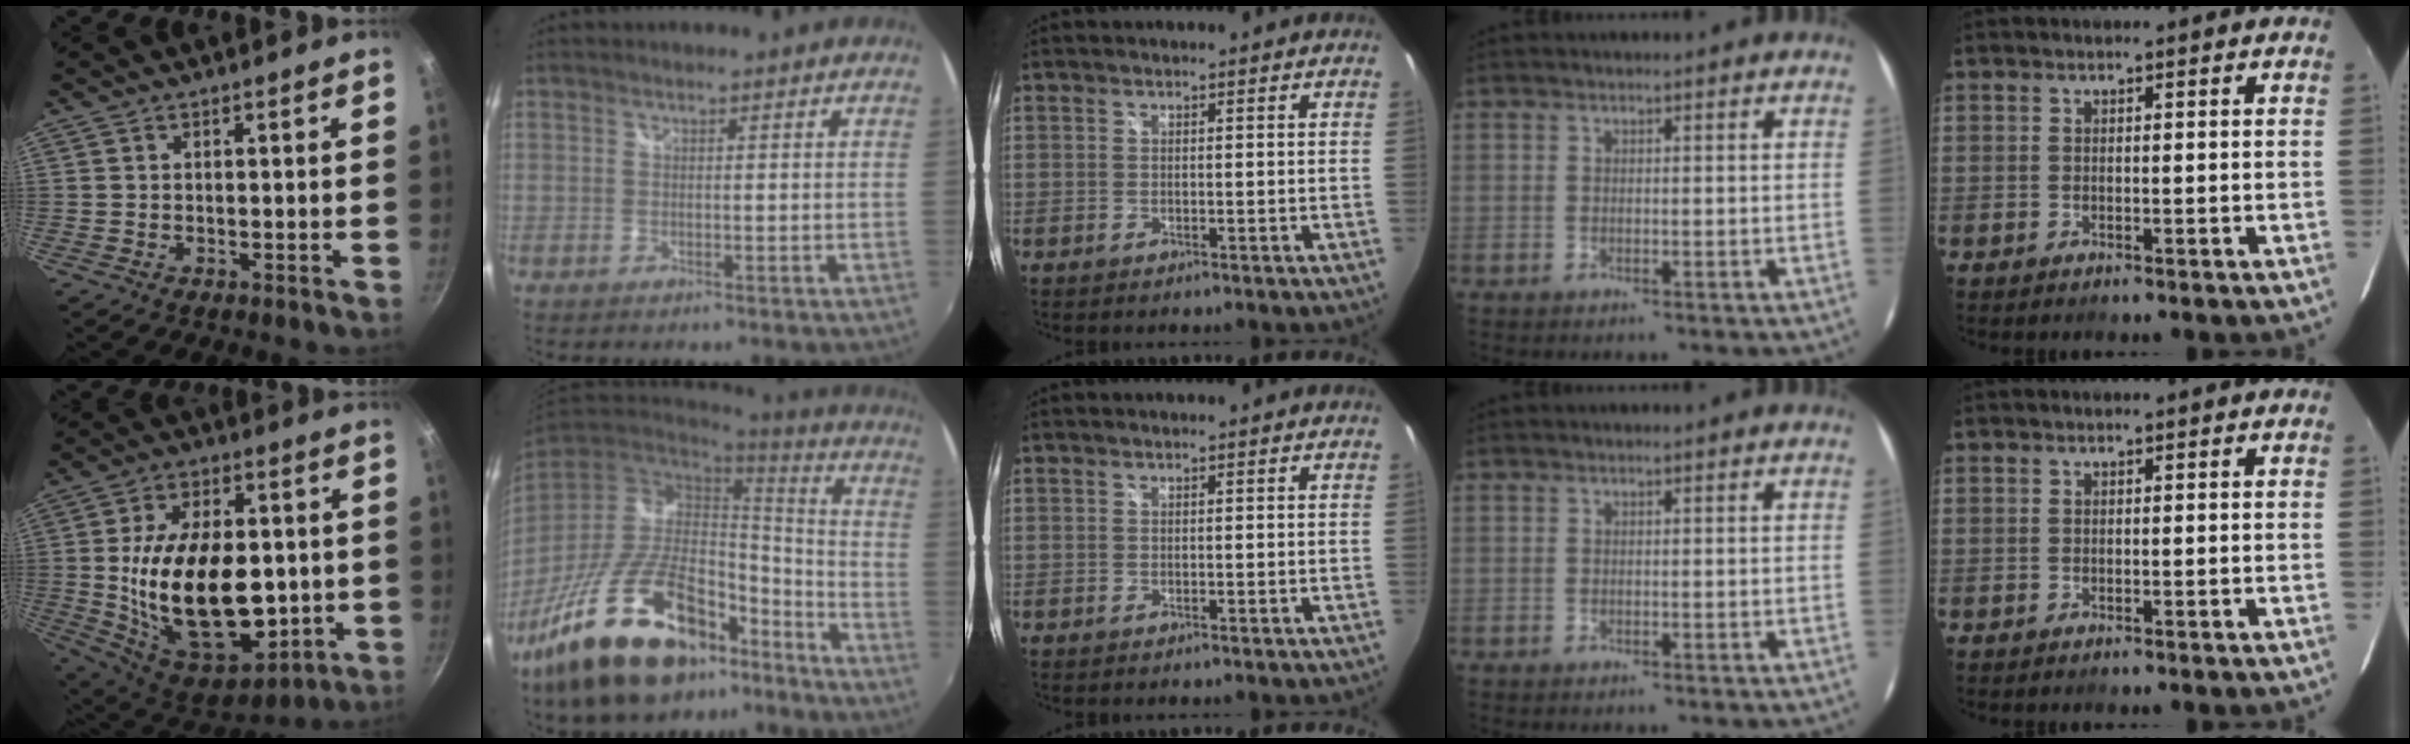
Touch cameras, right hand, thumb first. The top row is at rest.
{"thumb": {"total": 28.2, "force": [-1.5, 16.8, 22.6], "torque": [-0.359, 0.001, -0.006]}, "index": {"total": 27.2, "force": [-16.9, 13.4, 16.5], "torque": [-0.321, 0.002, -0.257]}}